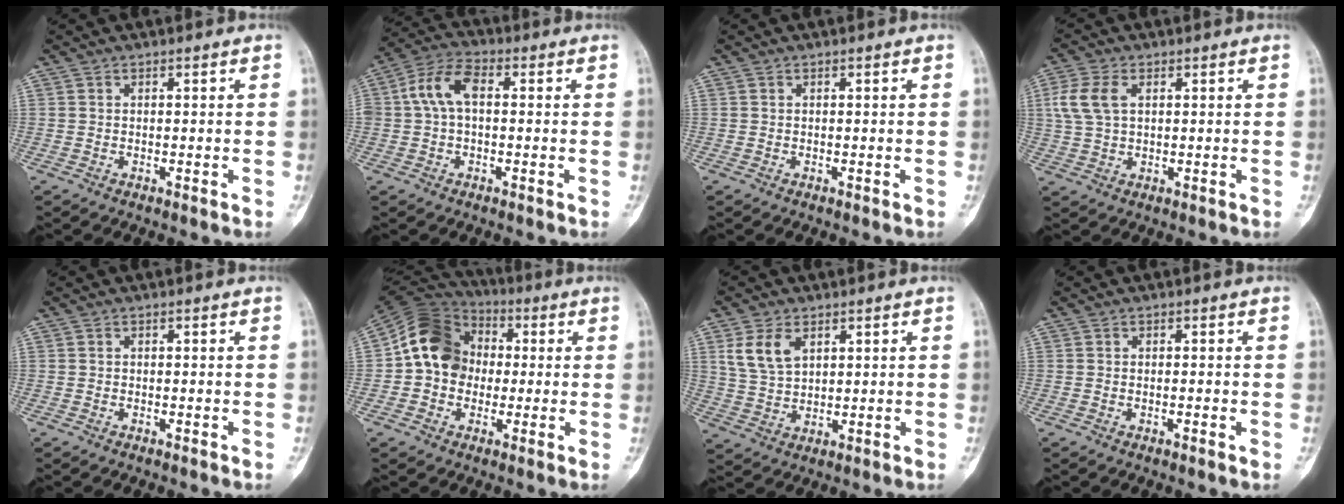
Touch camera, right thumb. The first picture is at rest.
{"total": 8.3, "force": [0.8, 4.9, 6.6], "torque": [-0.134, 0.029, 0.010]}
{"total": 0.0}
{"total": 6.7, "force": [1.7, 4.0, 5.1], "torque": [-0.119, 0.009, 0.036]}
{"total": 0.0}
{"total": 13.8, "force": [0.6, 11.7, 7.4], "torque": [-0.107, 0.031, -0.001]}
{"total": 7.1, "force": [3.1, 4.3, 4.7], "torque": [-0.086, -0.007, 0.069]}
{"total": 1.0, "force": [-0.2, 0.1, 1.0], "torque": [-0.014, -0.001, -0.002]}